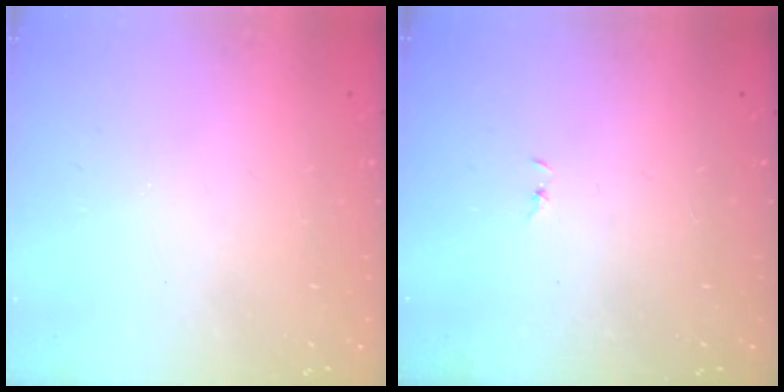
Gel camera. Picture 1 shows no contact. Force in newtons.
{"total": 0.7, "press": 0.7, "slide": 0.1}